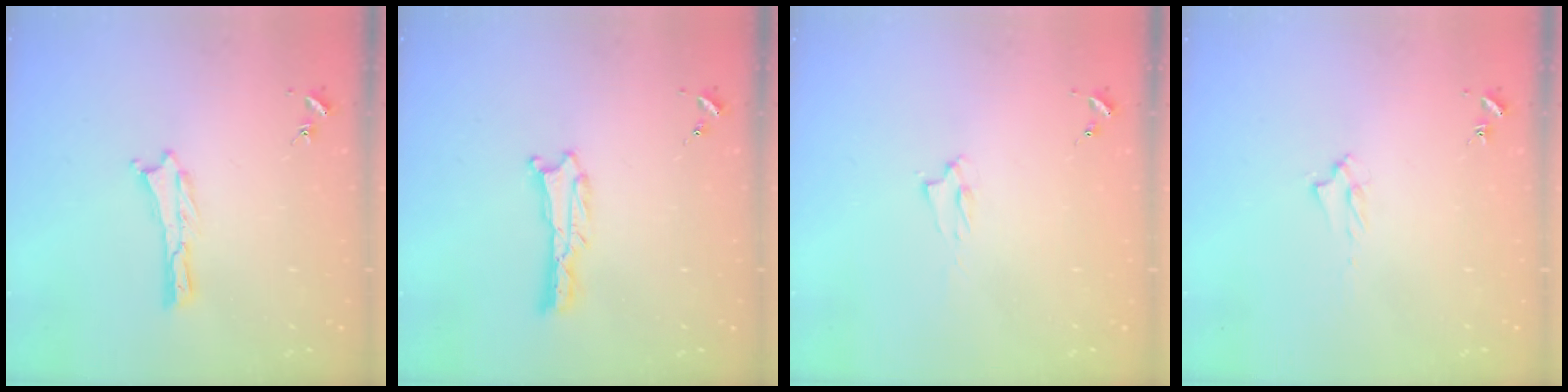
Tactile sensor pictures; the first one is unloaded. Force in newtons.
{"total": 0.6, "press": 0.6, "slide": 0.1}
{"total": 1.4, "press": 1.3, "slide": 0.3}
{"total": 1.7, "press": 1.6, "slide": 0.3}